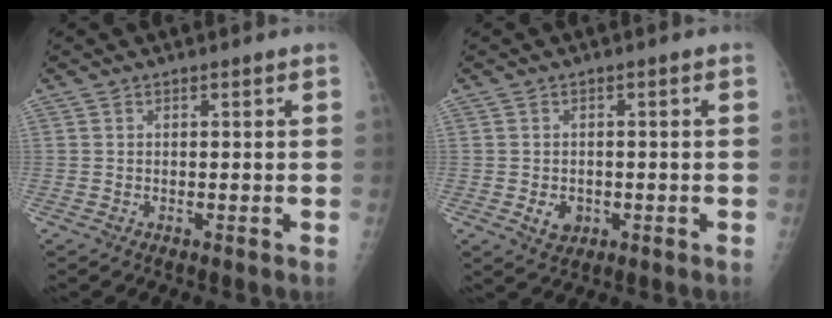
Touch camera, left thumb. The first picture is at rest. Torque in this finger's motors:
{"motor_torque": [-0.47, 0.37, 0.39, 0.30, 0.00]}